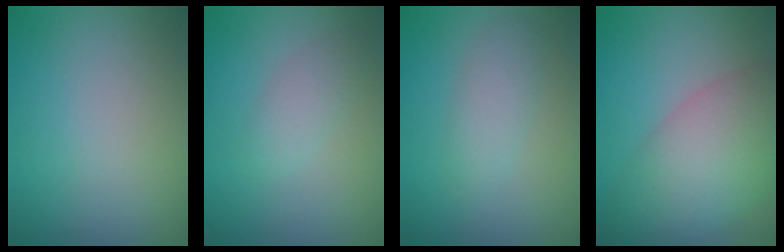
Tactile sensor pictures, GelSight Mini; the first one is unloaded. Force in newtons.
{"total": 1.7, "press": 1.7, "slide": 0.1}
{"total": 2.2, "press": 2.2, "slide": 0.2}
{"total": 7.7, "press": 7.7, "slide": 0.4}